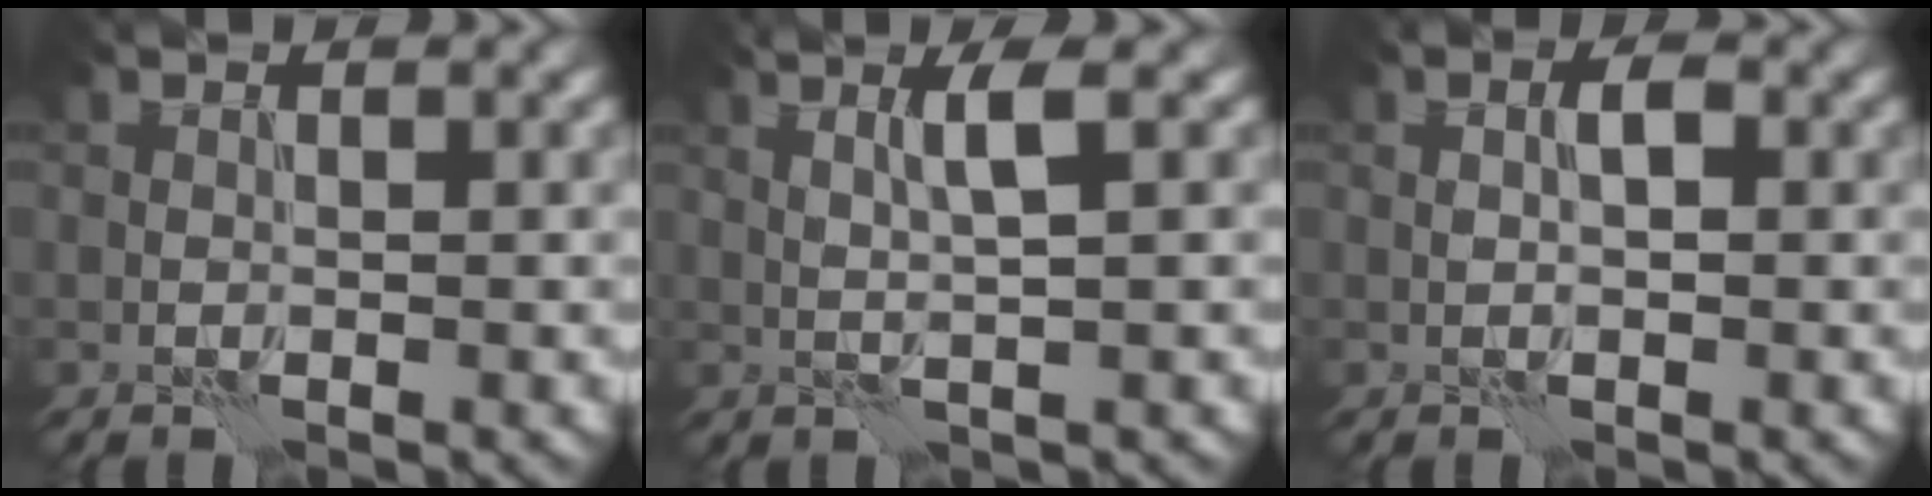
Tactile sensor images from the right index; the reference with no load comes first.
{"total": 2.6, "force": [0.9, 0.2, 2.4], "torque": [-0.046, 0.004, 0.017]}
{"total": 1.8, "force": [0.3, 0.9, 1.5], "torque": [-0.025, 0.002, 0.004]}